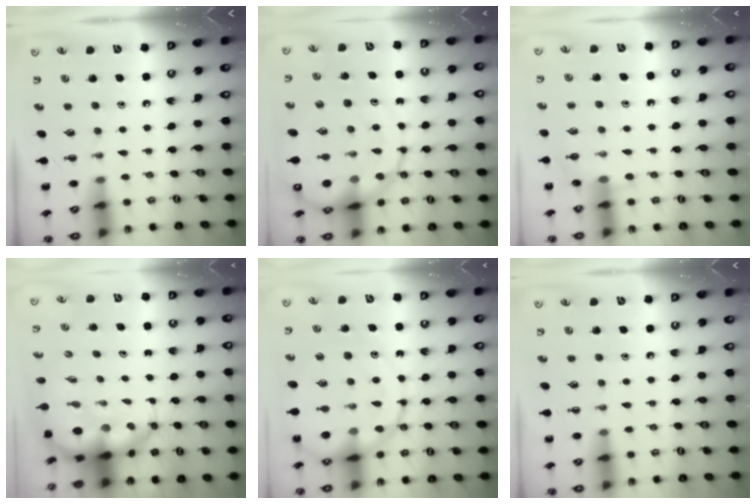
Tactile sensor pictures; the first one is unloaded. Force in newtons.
{"total": 15.9, "press": 15.6, "slide": 3.3}
{"total": 6.0, "press": 5.9, "slide": 1.3}
{"total": 8.0, "press": 7.7, "slide": 2.0}
{"total": 17.9, "press": 17.3, "slide": 4.3}
{"total": 6.0, "press": 5.7, "slide": 2.0}